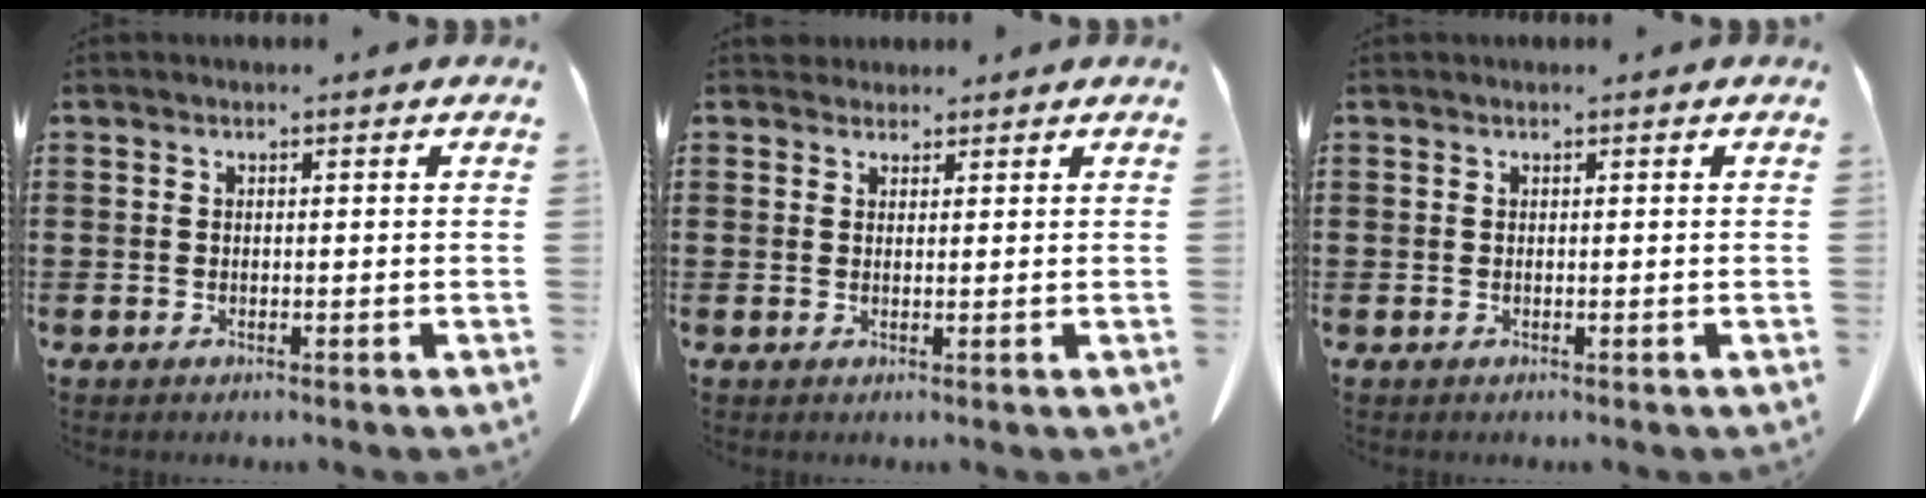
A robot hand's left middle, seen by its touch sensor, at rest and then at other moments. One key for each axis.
{"total": 1.7, "fx": 1.6, "fy": 0.7, "fz": 0.0, "tx": -0.006, "ty": 0.001, "tz": 0.033}
{"total": 0.0}